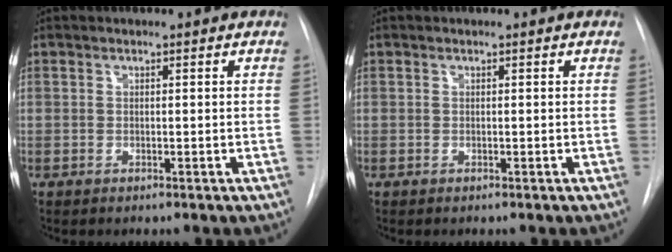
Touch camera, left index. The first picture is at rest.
{"total": 0.0}